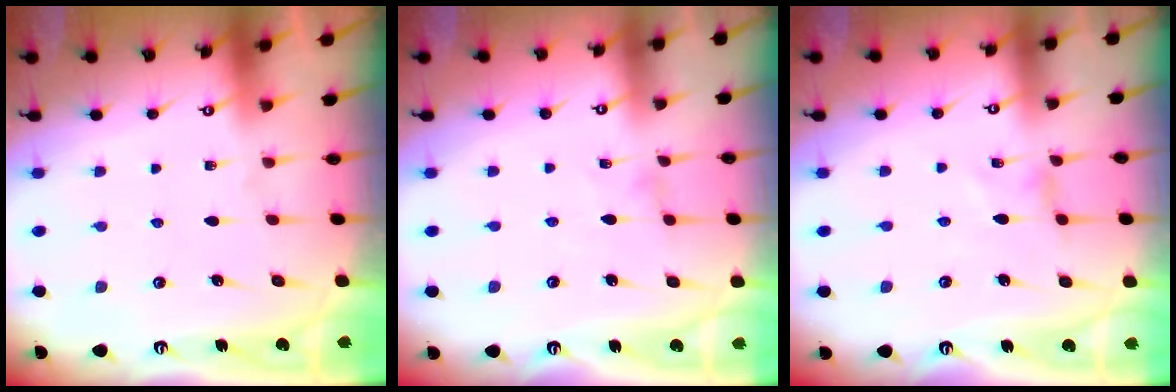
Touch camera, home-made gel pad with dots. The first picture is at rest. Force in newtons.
{"total": 0.0}
{"total": 0.0}